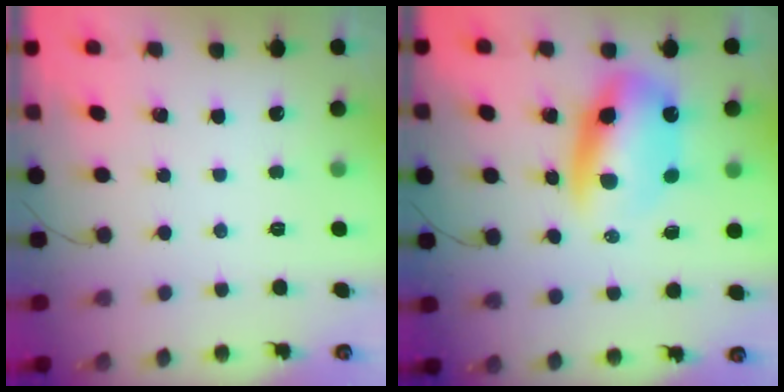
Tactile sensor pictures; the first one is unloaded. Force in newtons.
{"total": 11.8, "press": 11.5, "slide": 2.8}